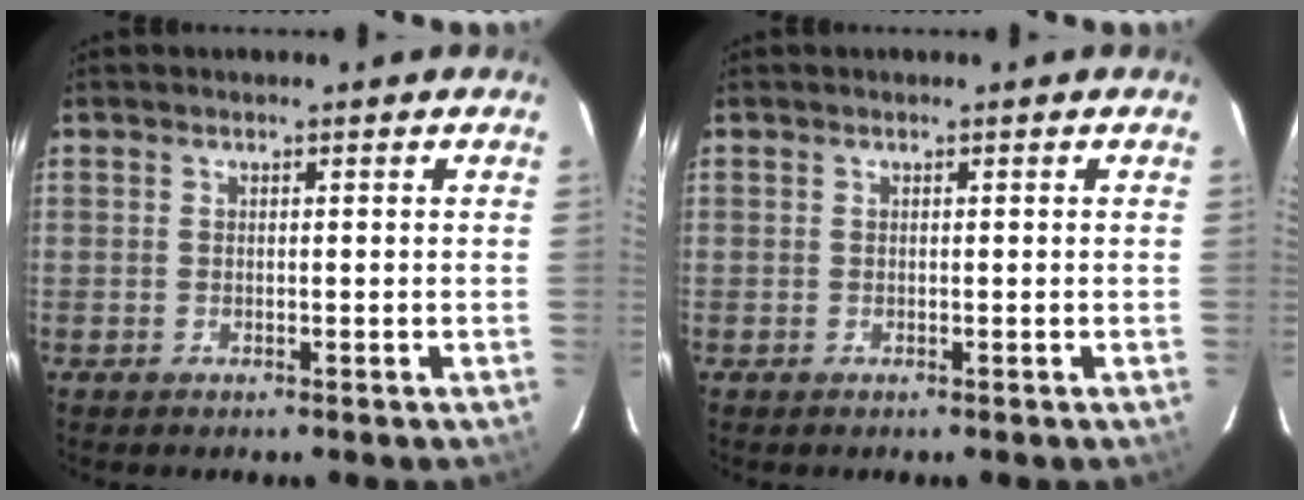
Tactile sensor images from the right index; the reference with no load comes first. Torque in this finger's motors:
{"motor_torque": [0.00, 0.00, 0.03, 0.01]}